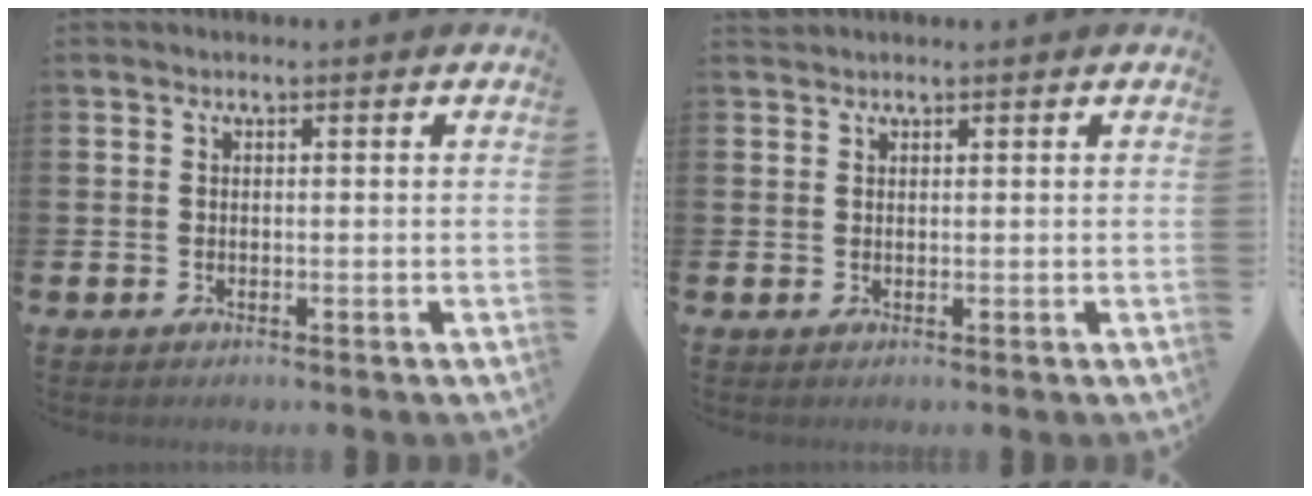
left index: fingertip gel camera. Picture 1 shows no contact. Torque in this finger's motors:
{"motor_torque": [-0.12, -2.02, -0.02, 0.00]}